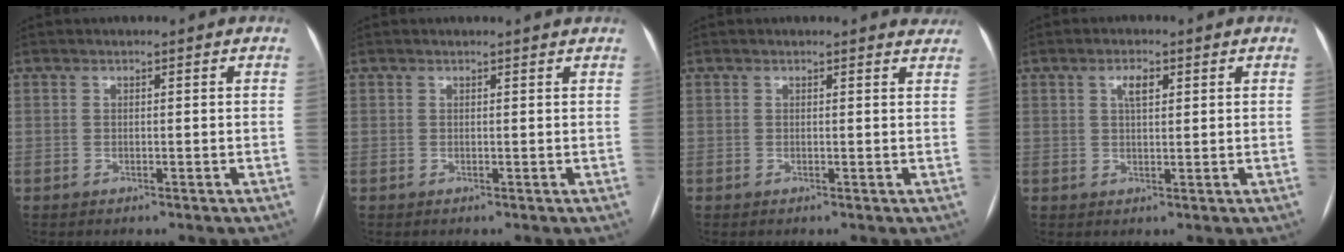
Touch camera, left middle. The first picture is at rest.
{"total": 1.3, "force": [1.3, -0.2, 0.1], "torque": [-0.010, -0.002, 0.009]}
{"total": 2.9, "force": [2.8, 0.7, 0.0], "torque": [0.002, -0.015, 0.006]}
{"total": 2.8, "force": [1.2, 1.0, 2.3], "torque": [-0.045, 0.005, 0.022]}